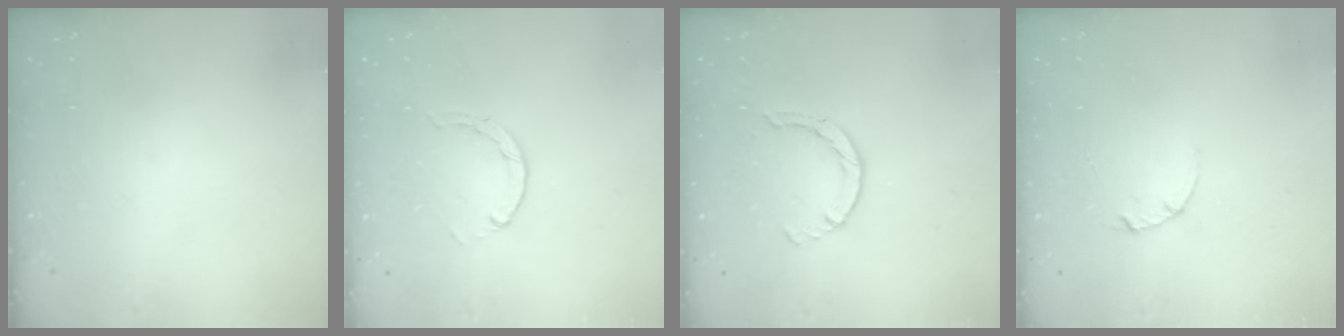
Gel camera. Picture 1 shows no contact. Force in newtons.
{"total": 0.6, "press": 0.6, "slide": 0.2}
{"total": 4.1, "press": 4.0, "slide": 0.4}
{"total": 2.1, "press": 2.1, "slide": 0.1}